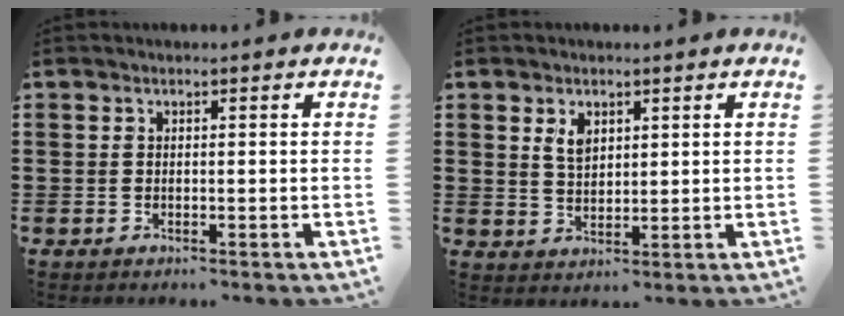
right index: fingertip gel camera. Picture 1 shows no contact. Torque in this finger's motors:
{"motor_torque": [0.04, 0.00, 0.32, 0.06]}